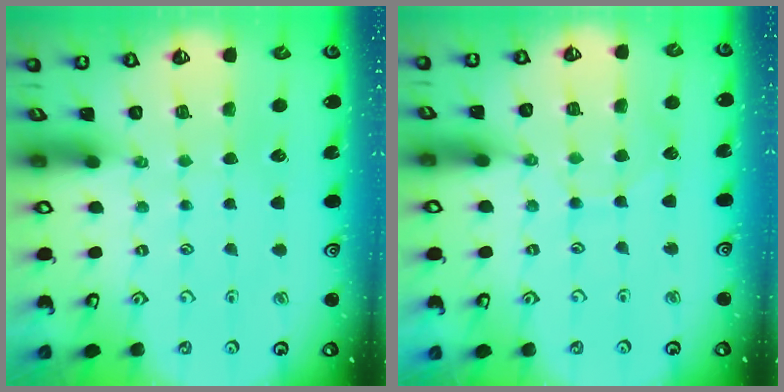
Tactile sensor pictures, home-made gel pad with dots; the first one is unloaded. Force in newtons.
{"total": 4.5, "press": 4.4, "slide": 0.4}